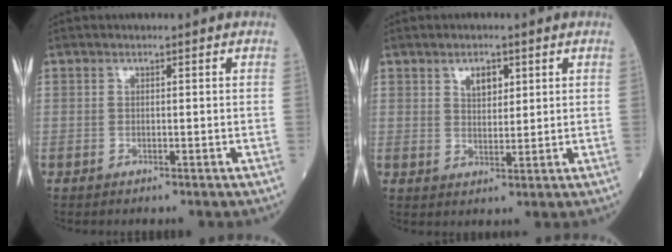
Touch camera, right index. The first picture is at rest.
{"total": 3.2, "force": [1.7, 1.7, 2.1], "torque": [-0.034, 0.002, 0.030]}